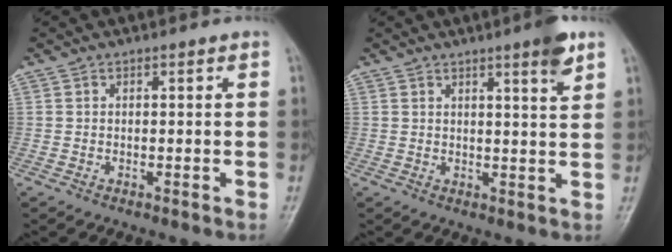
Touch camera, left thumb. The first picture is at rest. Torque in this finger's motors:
{"motor_torque": [1.91, 1.14, 0.67, -0.21, 0.03]}